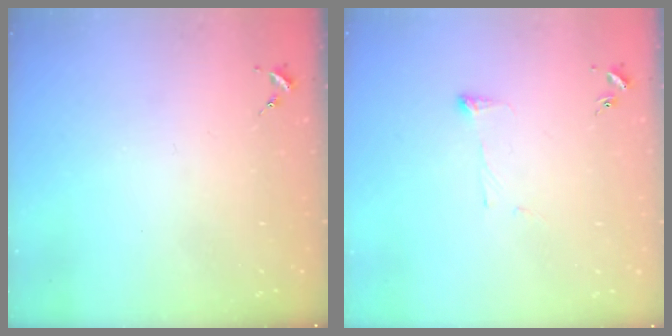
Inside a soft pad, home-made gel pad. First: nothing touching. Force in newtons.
{"total": 3.9, "press": 3.8, "slide": 0.9}